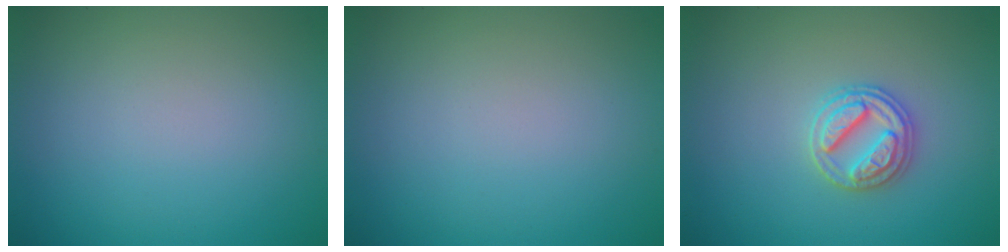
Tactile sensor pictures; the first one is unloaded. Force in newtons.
{"total": 0.0}
{"total": 2.9, "press": 2.8, "slide": 0.4}